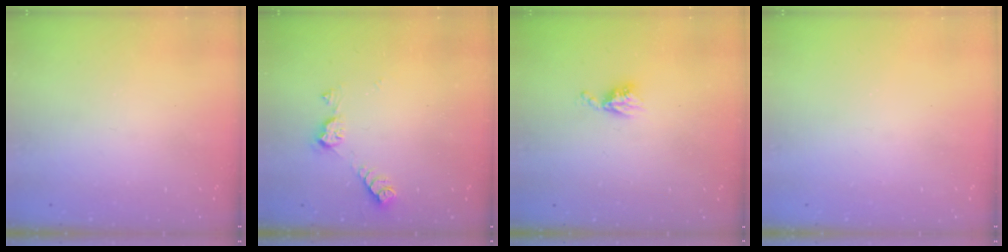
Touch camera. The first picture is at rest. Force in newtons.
{"total": 5.5, "press": 5.4, "slide": 1.1}
{"total": 5.1, "press": 5.1, "slide": 0.4}
{"total": 0.0}